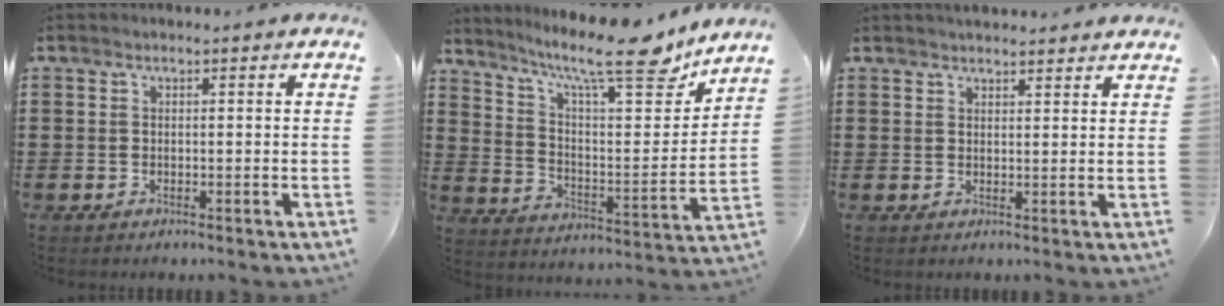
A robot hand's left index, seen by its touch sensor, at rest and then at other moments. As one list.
[{"total": 13.7, "force": [10.5, 2.3, 8.4], "torque": [-0.156, -0.062, 0.169]}, {"total": 2.1, "force": [2.1, 0.3, 0.2], "torque": [-0.007, 0.000, 0.041]}]